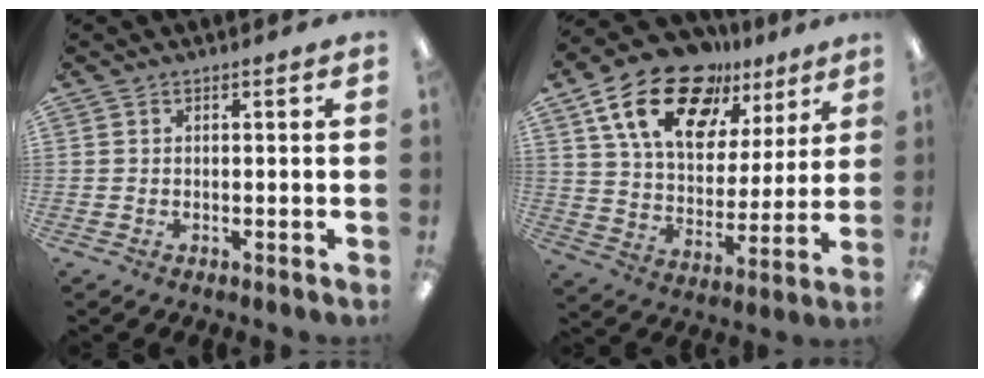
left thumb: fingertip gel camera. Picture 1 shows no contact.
{"total": 20.7, "force": [12.9, 11.2, 11.7], "torque": [-0.203, -0.062, 0.231]}